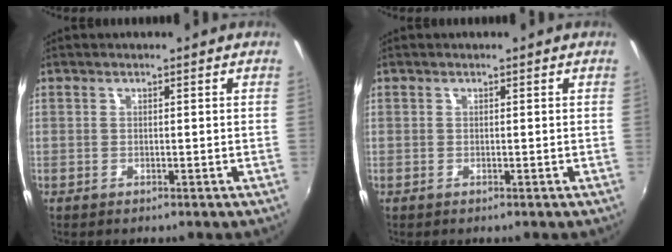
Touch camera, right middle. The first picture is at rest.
{"total": 0.0}